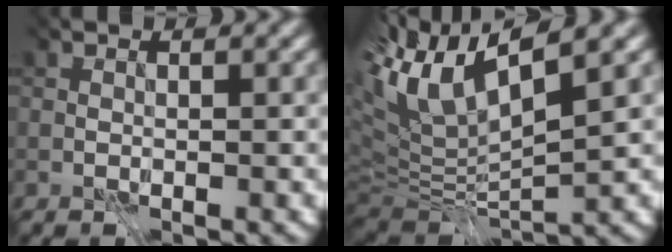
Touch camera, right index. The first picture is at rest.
{"total": 7.3, "force": [2.0, 1.6, 6.8], "torque": [-0.157, -0.002, 0.060]}